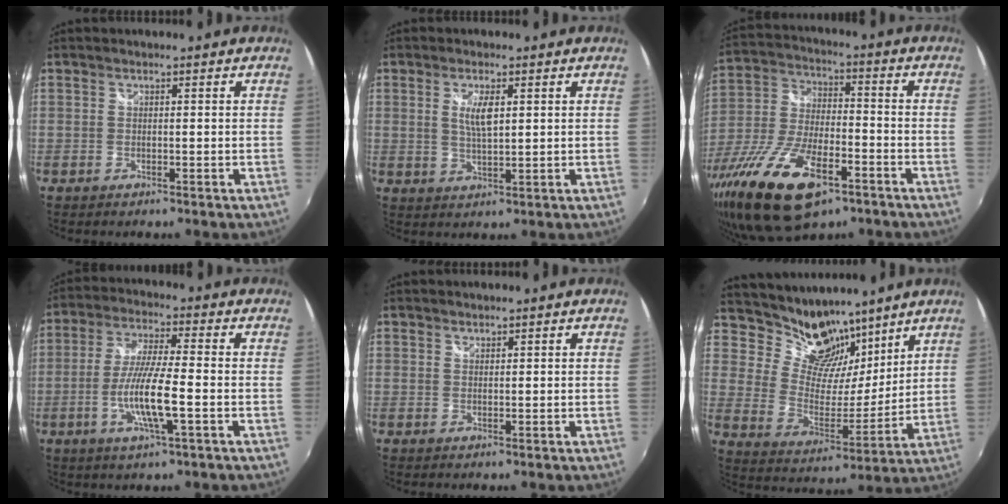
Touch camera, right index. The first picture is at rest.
{"total": 4.3, "force": [1.3, 1.4, 3.9], "torque": [-0.072, -0.004, 0.024]}
{"total": 22.2, "force": [-12.4, 9.2, 15.9], "torque": [-0.339, -0.051, -0.221]}
{"total": 10.0, "force": [-2.9, 0.8, 9.5], "torque": [-0.188, -0.008, -0.056]}
{"total": 0.7, "force": [0.6, 0.2, -0.1], "torque": [0.003, 0.001, 0.012]}
{"total": 15.3, "force": [11.9, 7.5, 6.1], "torque": [-0.124, 0.006, 0.214]}